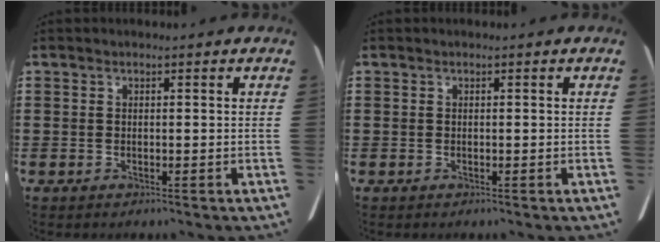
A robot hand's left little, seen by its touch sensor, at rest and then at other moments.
{"total": 0.0}